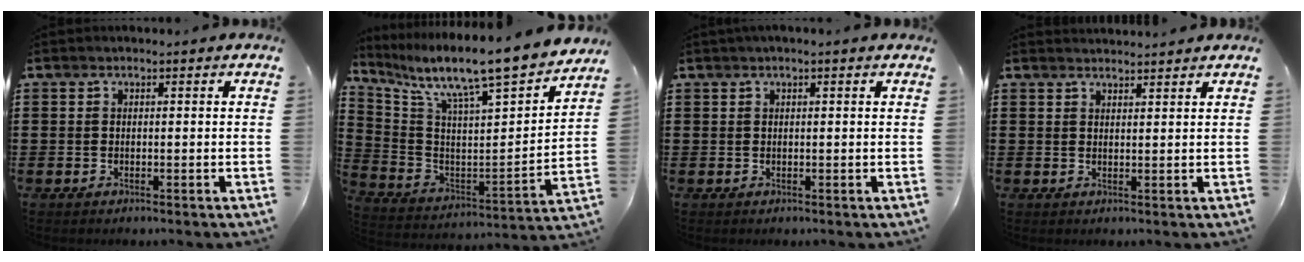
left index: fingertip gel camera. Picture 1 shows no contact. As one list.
[{"total": 10.4, "force": [9.3, 0.1, 4.7], "torque": [-0.116, -0.086, 0.143]}, {"total": 0.8, "force": [0.4, -0.1, 0.7], "torque": [-0.012, 0.000, 0.006]}, {"total": 1.6, "force": [1.6, -0.1, 0.0], "torque": [-0.004, -0.001, 0.033]}]